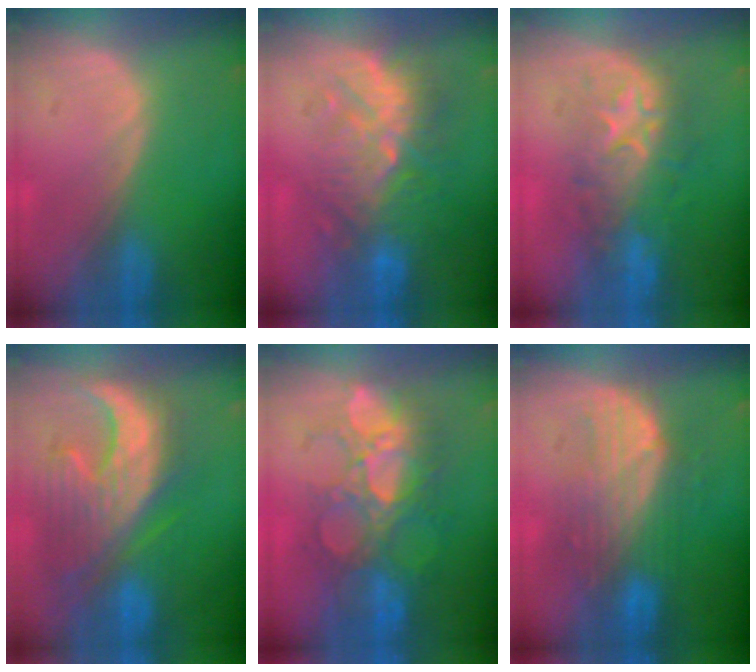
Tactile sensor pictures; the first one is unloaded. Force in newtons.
{"total": 9.2, "press": 9.0, "slide": 1.8}
{"total": 8.6, "press": 8.6, "slide": 0.5}
{"total": 12.3, "press": 11.3, "slide": 4.8}
{"total": 9.7, "press": 9.3, "slide": 2.6}
{"total": 7.8, "press": 7.7, "slide": 1.4}